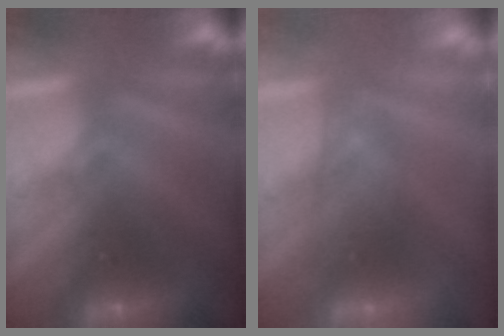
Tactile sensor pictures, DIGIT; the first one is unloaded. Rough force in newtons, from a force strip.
{"total": 2.5}